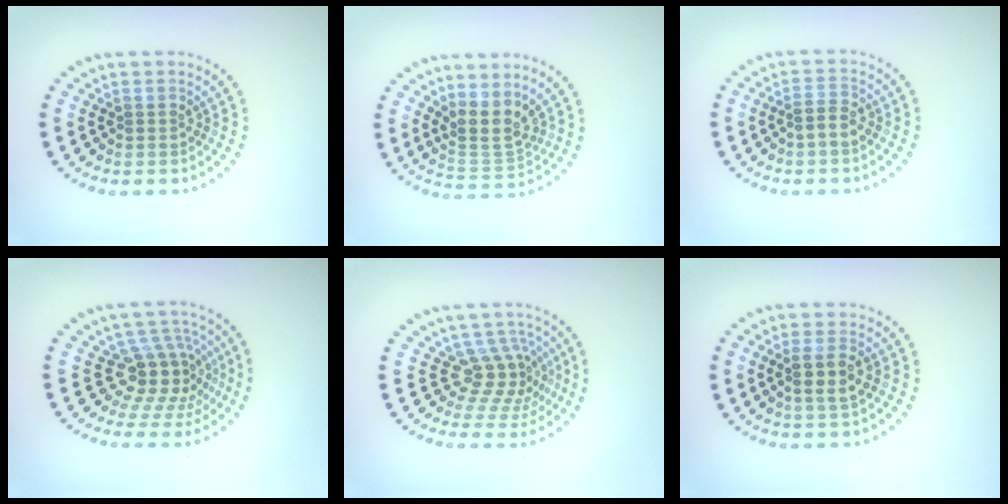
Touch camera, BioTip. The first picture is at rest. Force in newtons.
{"total": 3.2, "press": 2.4, "slide": 2.2}
{"total": 1.8, "press": 1.6, "slide": 0.7}
{"total": 4.5, "press": 3.4, "slide": 3.0}
{"total": 3.6, "press": 2.6, "slide": 2.5}
{"total": 2.5, "press": 2.3, "slide": 1.0}